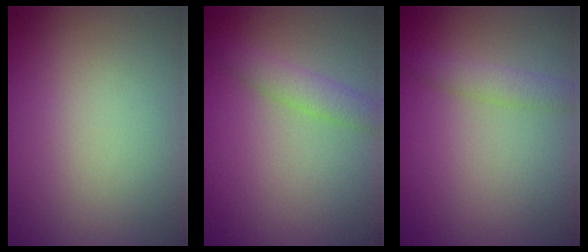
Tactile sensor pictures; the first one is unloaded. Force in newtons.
{"total": 2.4, "press": 2.4, "slide": 0.1}
{"total": 1.9, "press": 1.9, "slide": 0.1}